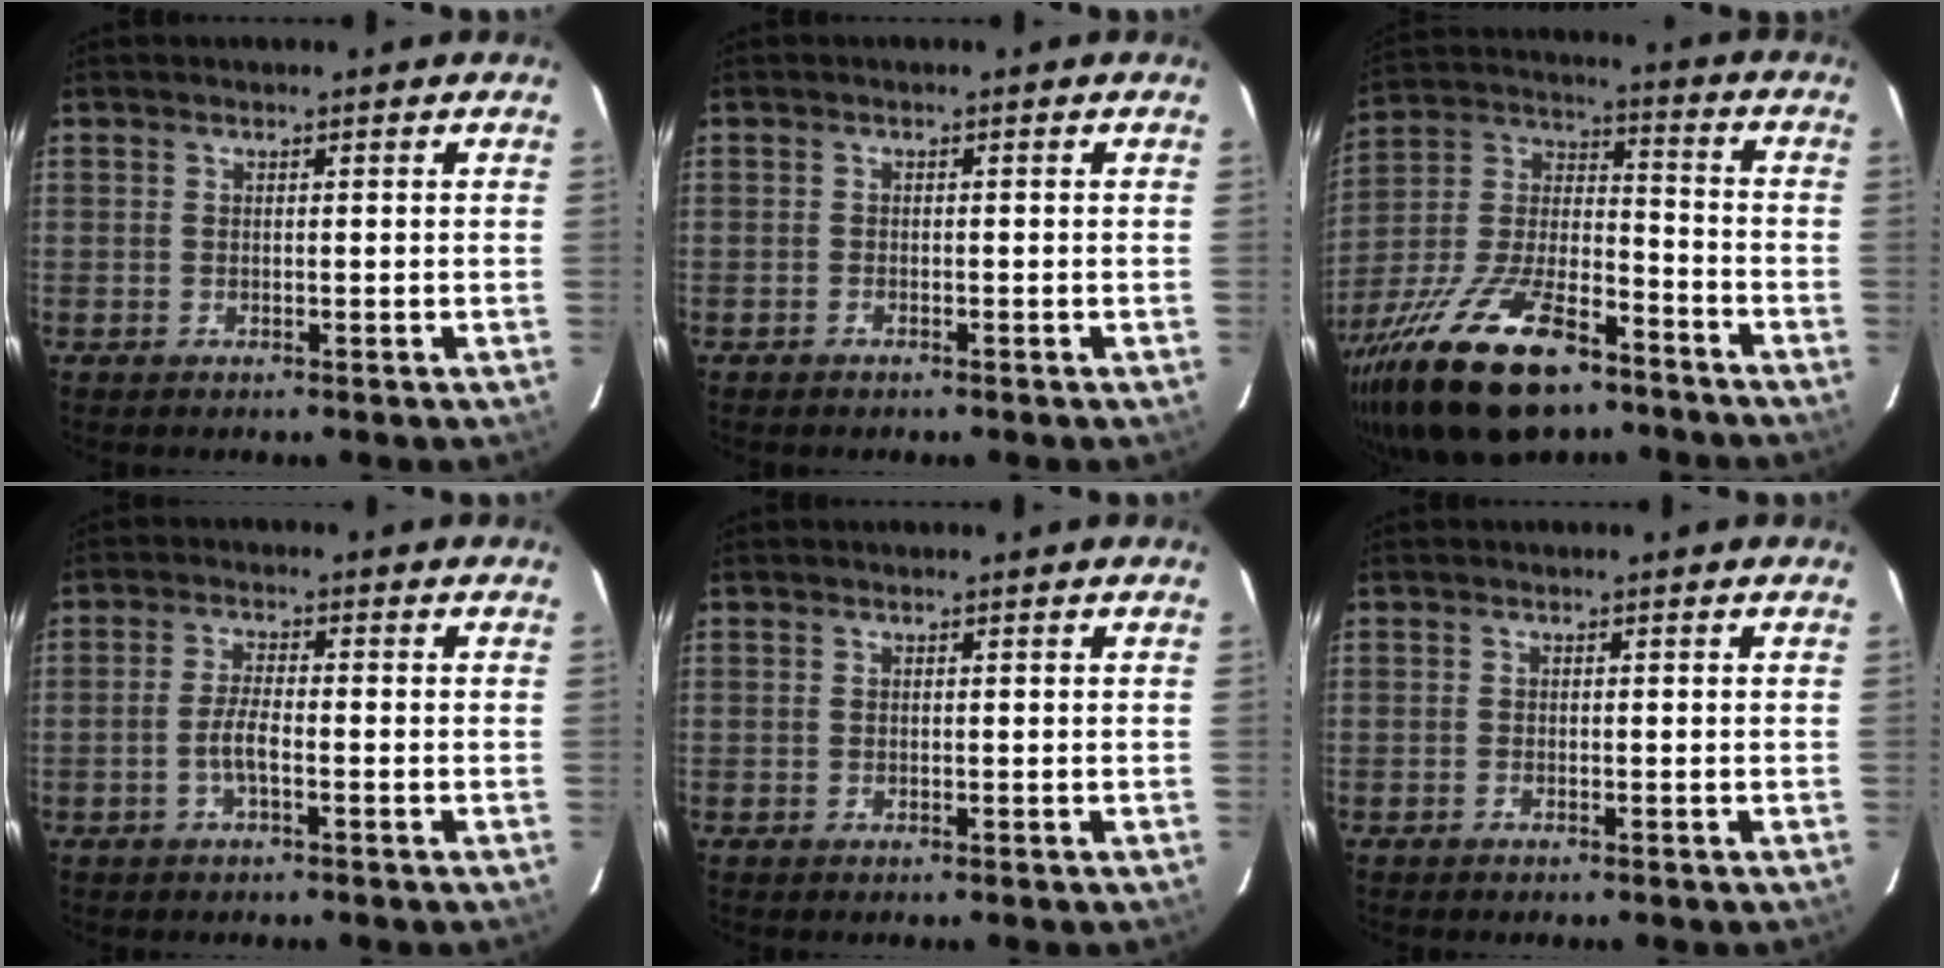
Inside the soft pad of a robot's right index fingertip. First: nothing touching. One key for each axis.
{"total": 0.8, "fx": -0.7, "fy": 0.4, "fz": 0.2, "tx": -0.006, "ty": 0.003, "tz": -0.014}
{"total": 25.2, "fx": -16.3, "fy": 10.1, "fz": 16.4, "tx": -0.330, "ty": -0.020, "tz": -0.277}
{"total": 3.4, "fx": -1.4, "fy": 0.7, "fz": 3.0, "tx": -0.065, "ty": 0.001, "tz": -0.028}
{"total": 0.0}
{"total": 0.5, "fx": -0.5, "fy": 0.2, "fz": 0.1, "tx": -0.002, "ty": 0.001, "tz": -0.010}